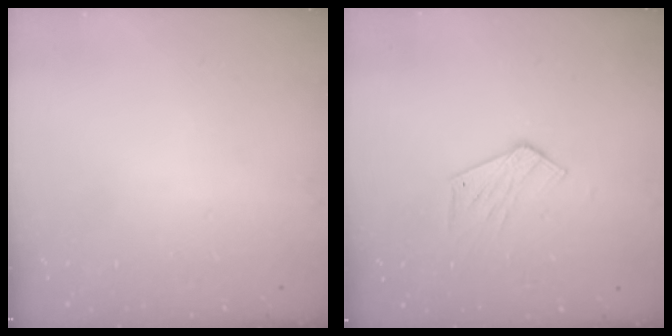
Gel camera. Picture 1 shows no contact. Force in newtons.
{"total": 6.7, "press": 6.6, "slide": 0.8}